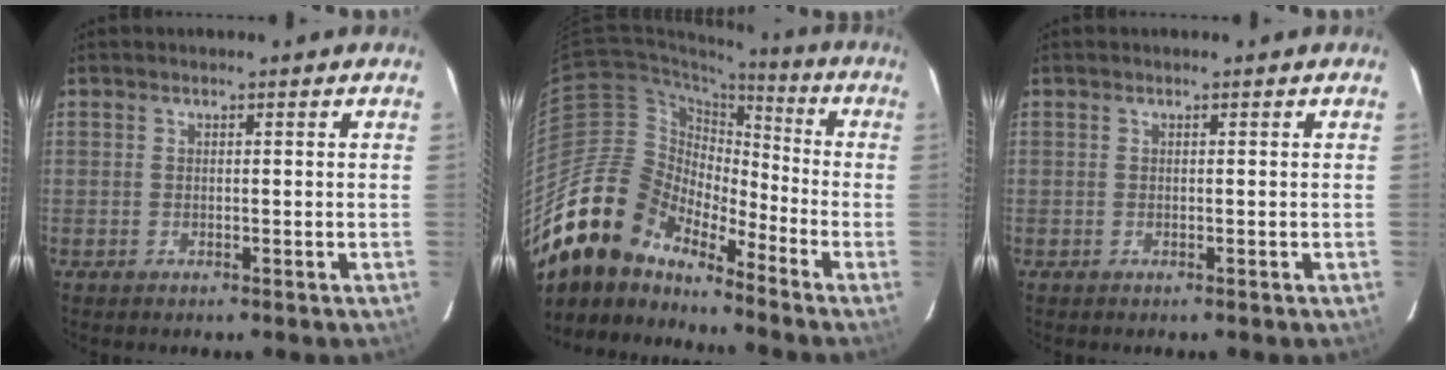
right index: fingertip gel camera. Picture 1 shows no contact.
{"total": 17.2, "force": [-14.1, 7.8, 6.0], "torque": [-0.109, 0.010, -0.262]}
{"total": 0.0}